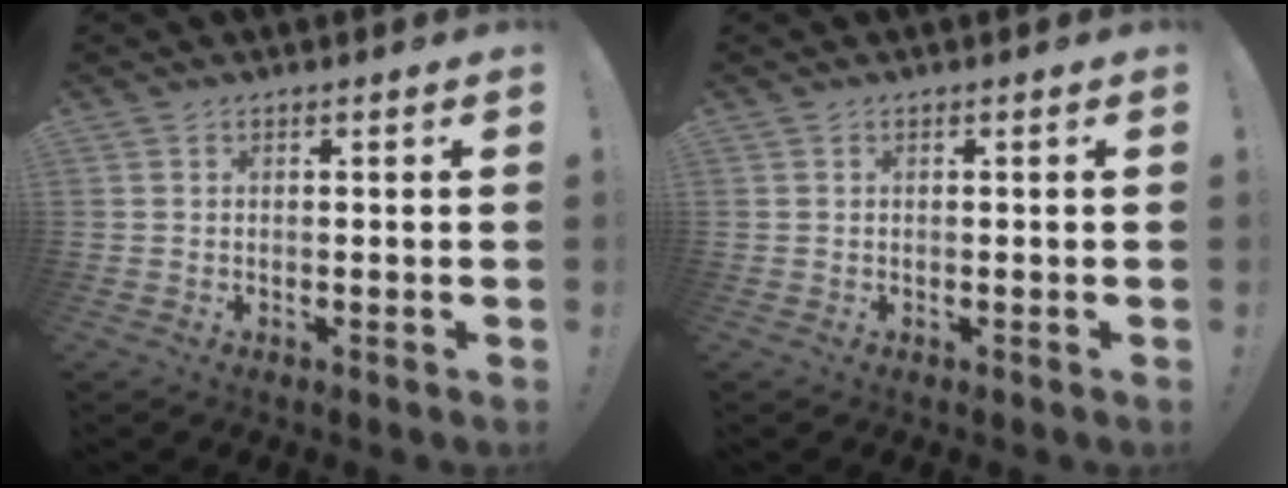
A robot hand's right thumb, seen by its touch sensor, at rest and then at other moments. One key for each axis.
{"total": 0.0}